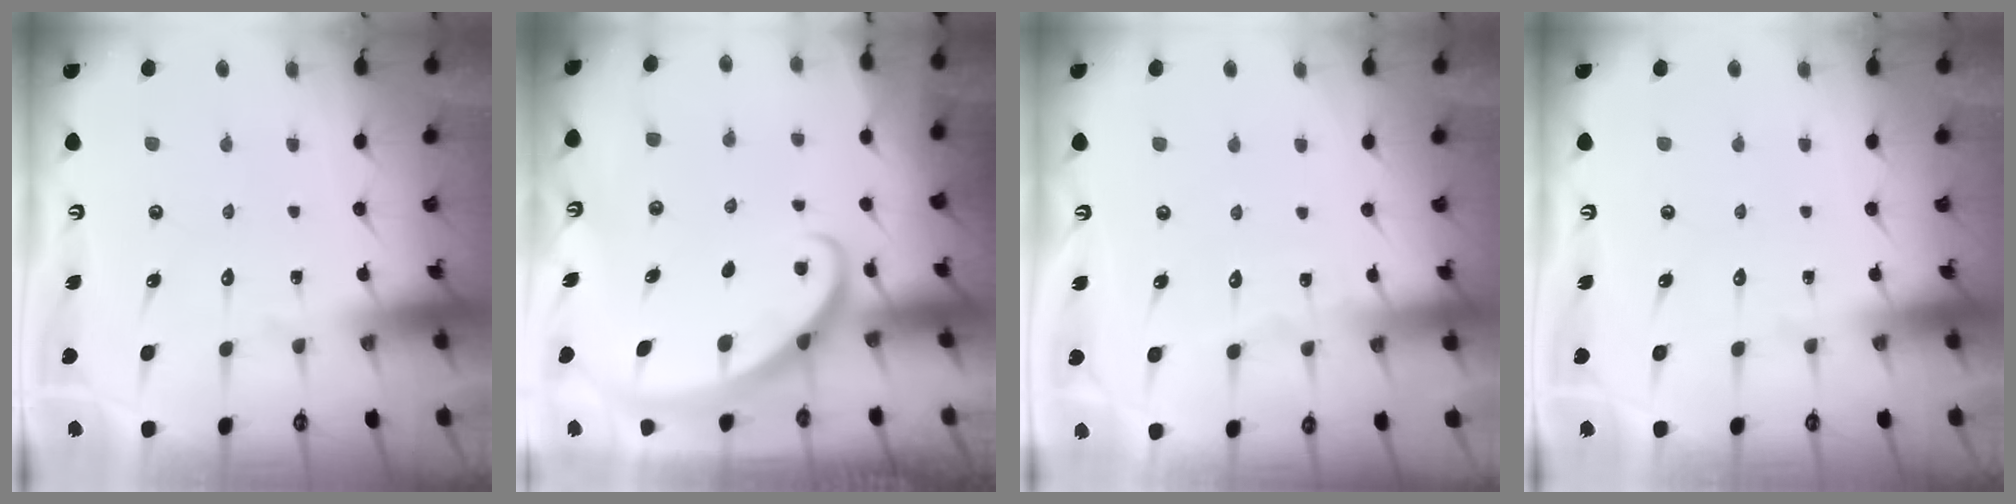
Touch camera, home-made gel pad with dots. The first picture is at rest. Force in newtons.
{"total": 2.8, "press": 2.8, "slide": 0.2}
{"total": 3.1, "press": 3.1, "slide": 0.4}
{"total": 0.0}